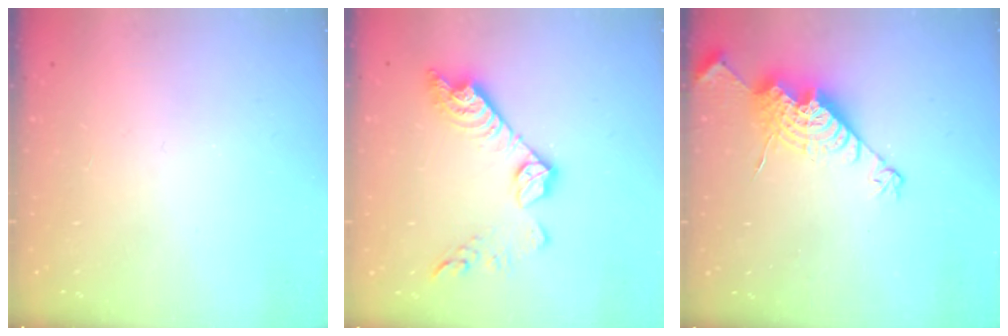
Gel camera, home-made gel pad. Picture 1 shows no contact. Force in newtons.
{"total": 14.5, "press": 14.4, "slide": 0.7}
{"total": 14.7, "press": 14.7, "slide": 1.2}